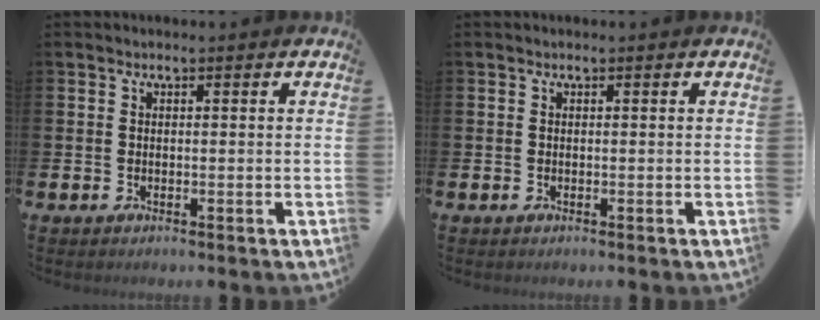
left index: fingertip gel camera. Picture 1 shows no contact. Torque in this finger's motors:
{"motor_torque": [-0.03, -0.02, 0.04, -0.01]}